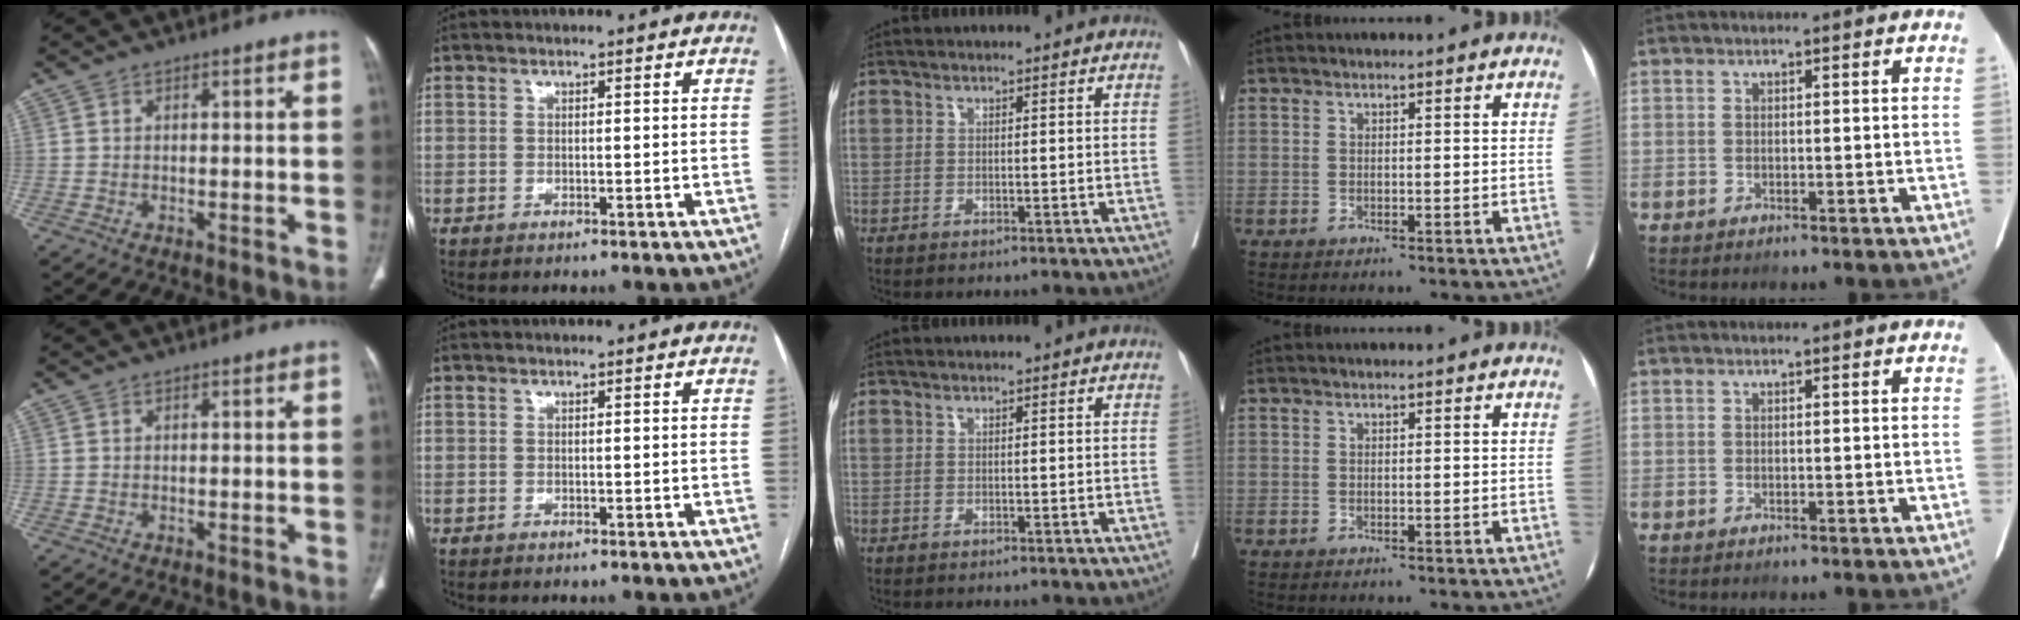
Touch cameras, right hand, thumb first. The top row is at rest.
{}